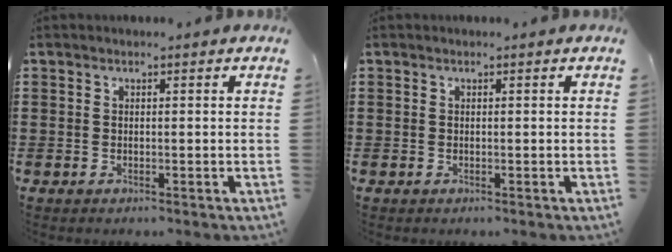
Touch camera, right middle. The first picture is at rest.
{"total": 0.0}